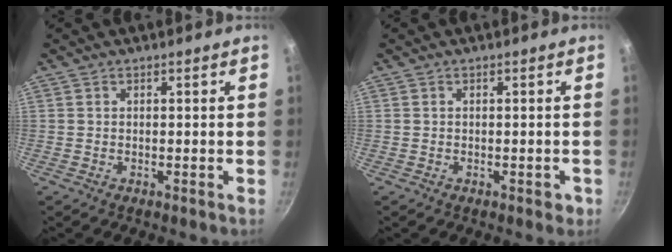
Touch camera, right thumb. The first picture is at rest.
{"total": 1.1, "force": [-0.5, 0.6, 0.8], "torque": [-0.004, 0.000, -0.005]}